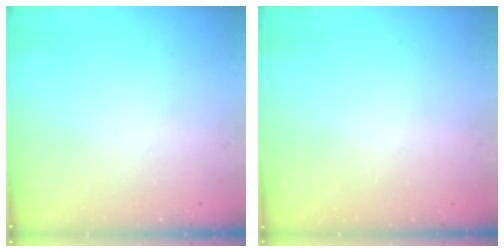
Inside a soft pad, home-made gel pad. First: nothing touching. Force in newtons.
{"total": 0.8, "press": 0.4, "slide": 0.7}